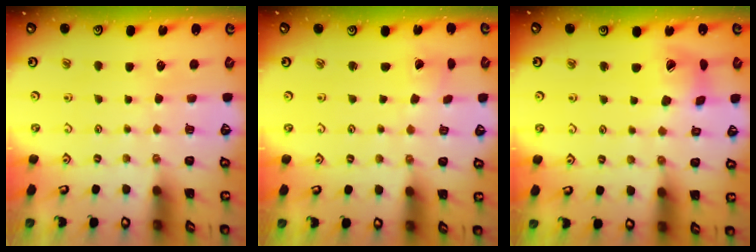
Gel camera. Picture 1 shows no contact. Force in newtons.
{"total": 2.0, "press": 2.0, "slide": 0.2}
{"total": 10.5, "press": 10.4, "slide": 1.3}